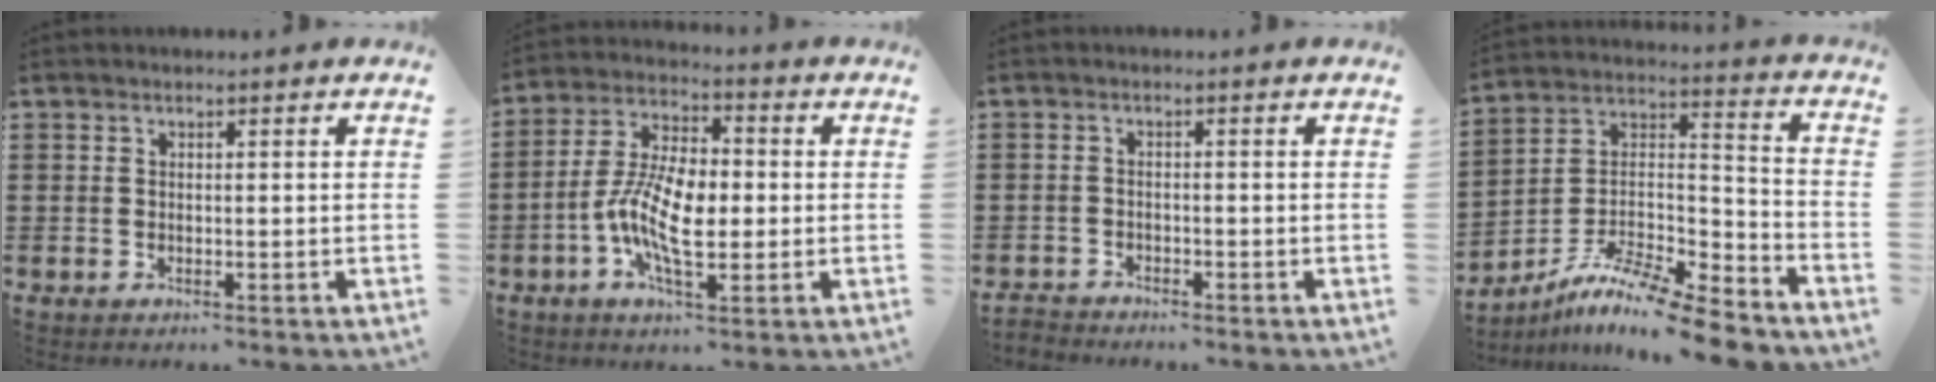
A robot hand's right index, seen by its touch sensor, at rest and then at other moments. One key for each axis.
{"total": 10.6, "fx": -1.9, "fy": 4.6, "fz": 9.4, "tx": -0.201, "ty": -0.001, "tz": -0.038}
{"total": 1.6, "fx": -1.6, "fy": 0.2, "fz": -0.2, "tx": -0.002, "ty": 0.004, "tz": -0.037}
{"total": 10.7, "fx": -9.2, "fy": 1.2, "fz": 5.2, "tx": -0.100, "ty": 0.013, "tz": -0.186}